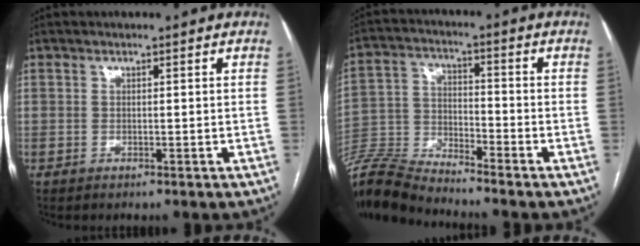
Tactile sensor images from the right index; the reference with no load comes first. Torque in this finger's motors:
{"motor_torque": [0.33, -1.53, -0.78, -0.21]}